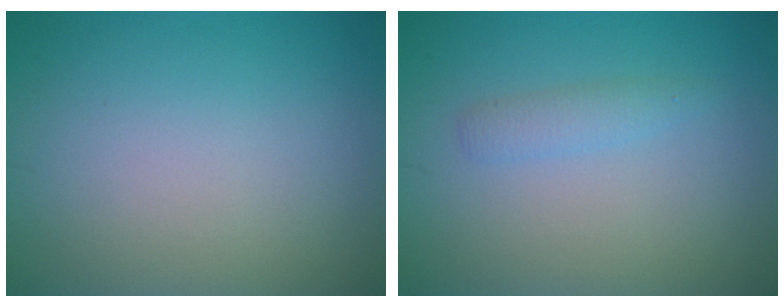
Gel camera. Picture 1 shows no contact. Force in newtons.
{"total": 1.4, "press": 1.4, "slide": 0.1}